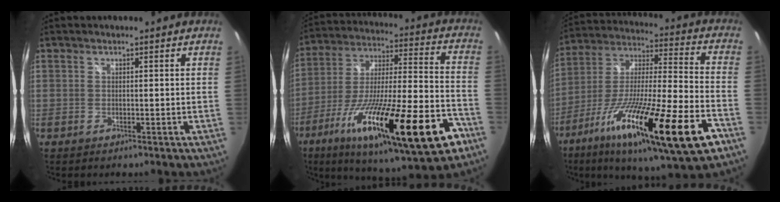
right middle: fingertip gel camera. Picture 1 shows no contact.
{"total": 32.0, "force": [-16.0, 6.1, 27.0], "torque": [-0.450, -0.070, -0.254]}
{"total": 29.7, "force": [-15.4, 3.5, 25.1], "torque": [-0.431, -0.073, -0.261]}